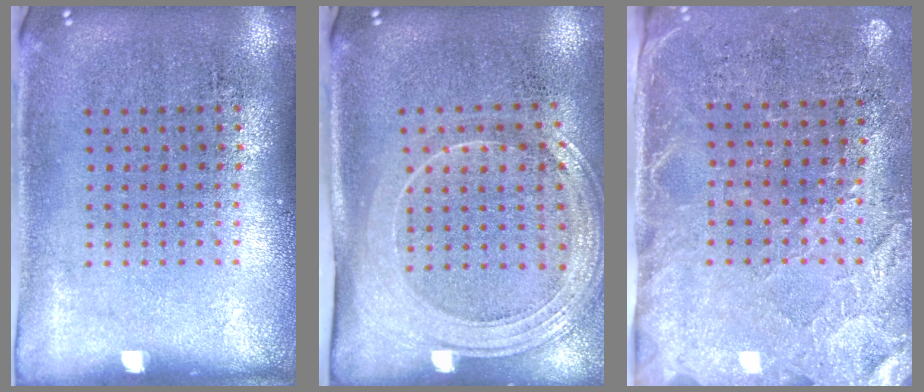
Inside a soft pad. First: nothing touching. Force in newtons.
{"total": 2.2, "press": 1.8, "slide": 1.1}
{"total": 2.7, "press": 2.4, "slide": 1.2}